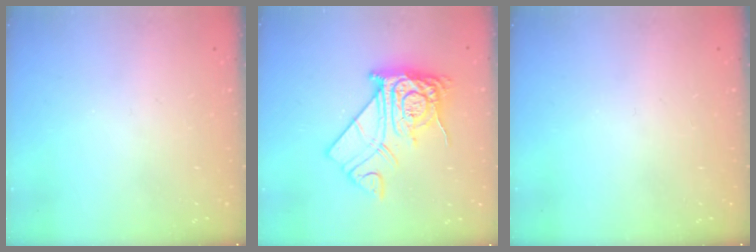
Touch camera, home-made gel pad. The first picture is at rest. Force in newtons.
{"total": 15.7, "press": 15.6, "slide": 1.6}
{"total": 0.0}